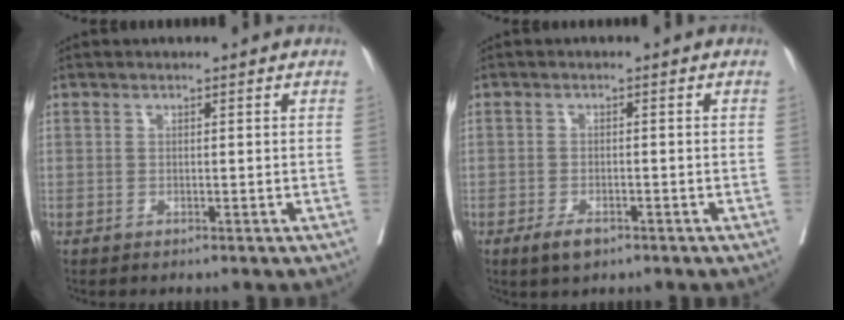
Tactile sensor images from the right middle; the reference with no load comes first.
{"total": 3.0, "force": [-1.9, 1.2, 2.0], "torque": [-0.037, -0.002, -0.028]}